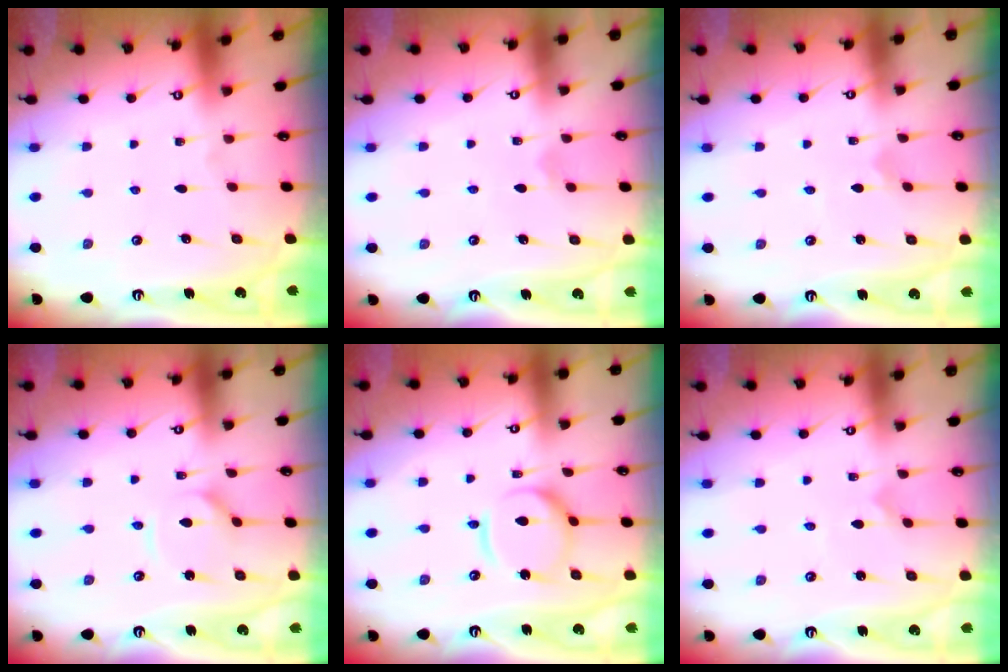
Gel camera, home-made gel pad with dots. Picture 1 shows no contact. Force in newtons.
{"total": 1.9, "press": 1.8, "slide": 0.6}
{"total": 0.7, "press": 0.7, "slide": 0.1}
{"total": 2.8, "press": 2.8, "slide": 0.3}
{"total": 10.7, "press": 10.6, "slide": 1.1}
{"total": 0.0}